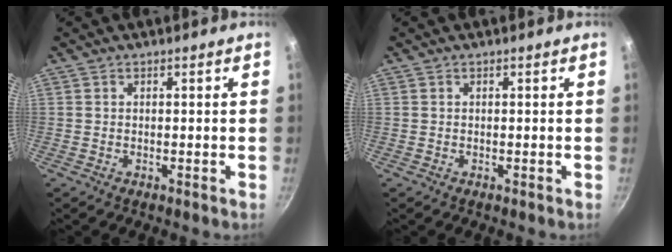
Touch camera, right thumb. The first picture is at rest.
{"total": 0.0}